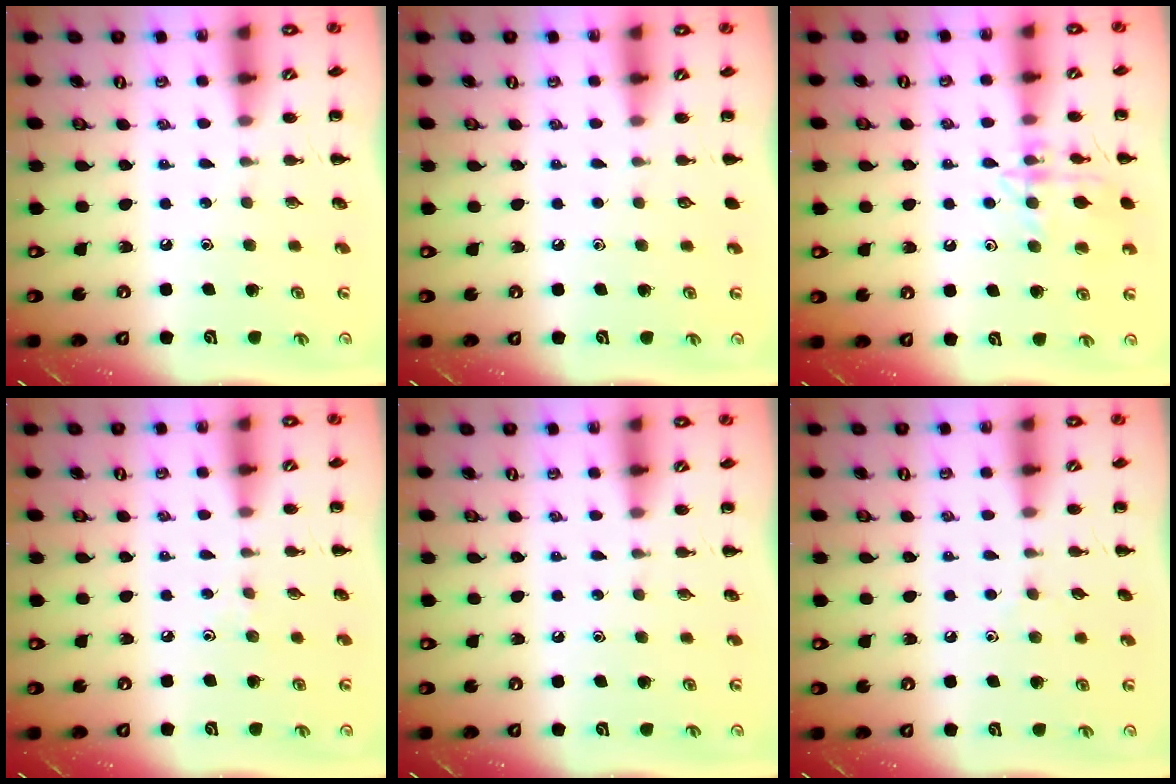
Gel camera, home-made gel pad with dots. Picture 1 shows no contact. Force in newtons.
{"total": 0.0}
{"total": 13.1, "press": 13.1, "slide": 0.6}
{"total": 2.2, "press": 2.1, "slide": 0.9}
{"total": 0.0}
{"total": 3.2, "press": 3.0, "slide": 1.2}